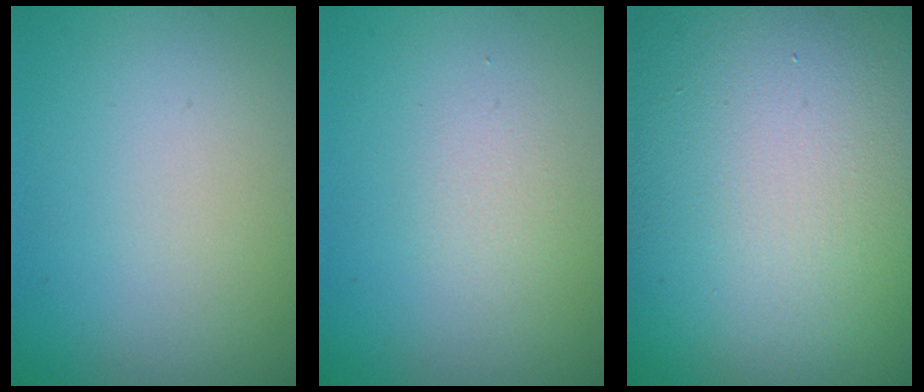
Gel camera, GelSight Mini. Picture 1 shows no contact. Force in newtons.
{"total": 1.2, "press": 1.2, "slide": 0.1}
{"total": 25.5, "press": 25.4, "slide": 1.3}